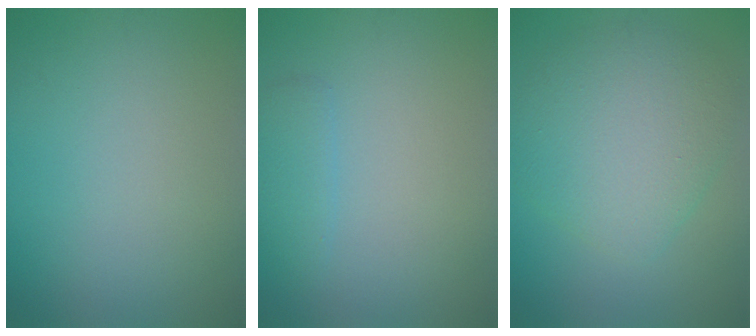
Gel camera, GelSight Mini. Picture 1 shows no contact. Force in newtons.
{"total": 1.5, "press": 1.5, "slide": 0.1}
{"total": 6.0, "press": 6.0, "slide": 0.2}